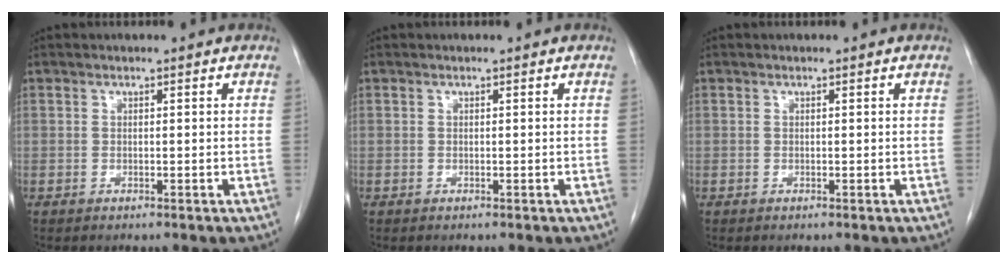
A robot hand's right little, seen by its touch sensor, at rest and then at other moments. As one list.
[{"total": 0.0}, {"total": 0.0}]